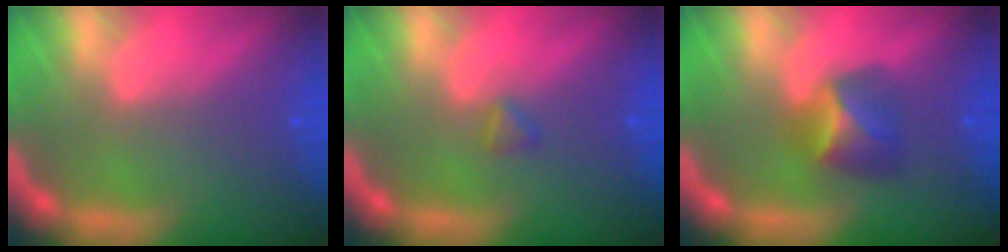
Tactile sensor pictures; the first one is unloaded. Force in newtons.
{"total": 0.9}
{"total": 3.4}